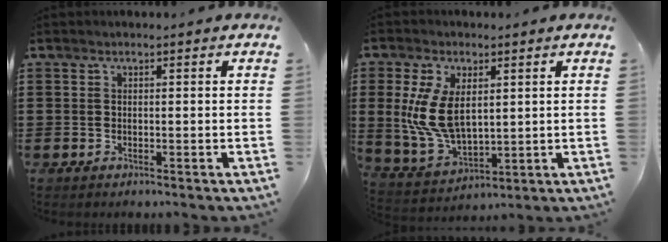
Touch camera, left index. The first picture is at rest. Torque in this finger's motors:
{"motor_torque": [1.24, 0.89, 1.05, 0.21]}